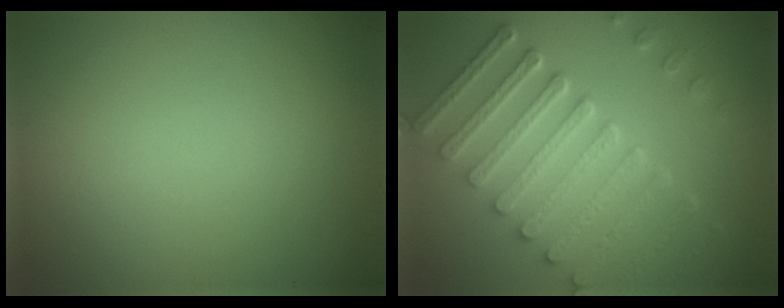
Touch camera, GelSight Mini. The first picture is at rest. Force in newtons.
{"total": 7.9, "press": 6.0, "slide": 5.1}